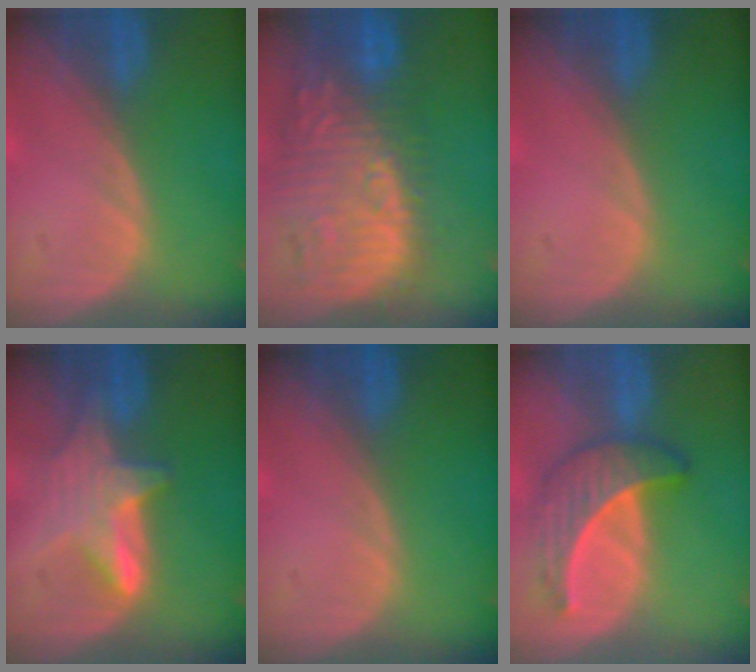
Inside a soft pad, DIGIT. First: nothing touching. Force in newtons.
{"total": 12.7, "press": 11.6, "slide": 5.1}
{"total": 0.0}
{"total": 6.2, "press": 6.0, "slide": 1.3}
{"total": 0.0}
{"total": 6.9, "press": 6.2, "slide": 3.0}